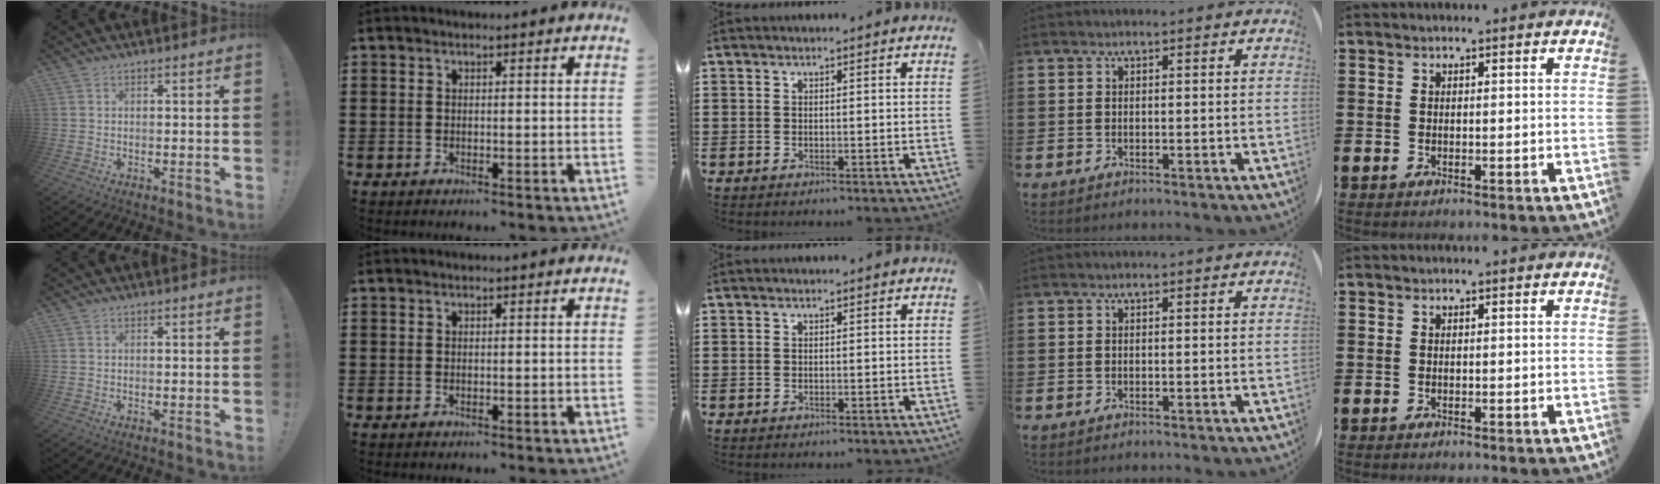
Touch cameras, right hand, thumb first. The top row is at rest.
{}